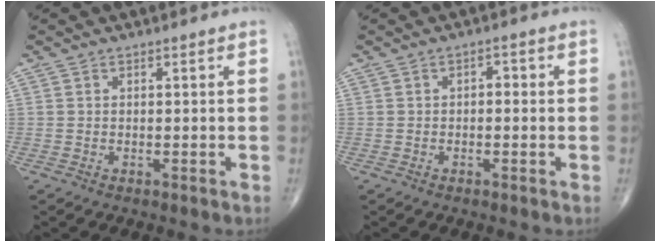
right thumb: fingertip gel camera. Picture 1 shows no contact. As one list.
[{"total": 1.7, "force": [0.0, 1.0, 1.4], "torque": [-0.009, 0.007, -0.005]}]